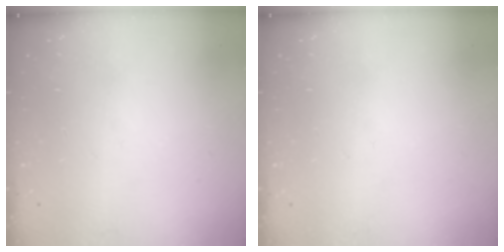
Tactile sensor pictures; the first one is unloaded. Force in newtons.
{"total": 0.0}